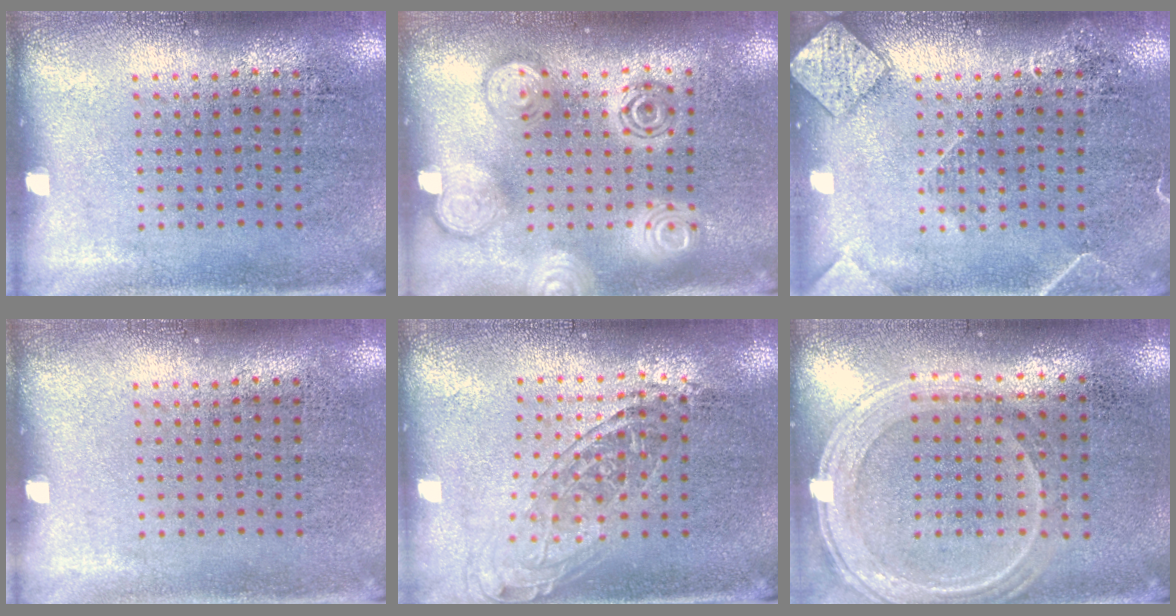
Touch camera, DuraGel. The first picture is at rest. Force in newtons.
{"total": 3.0, "press": 3.0, "slide": 0.4}
{"total": 2.3, "press": 2.3, "slide": 0.3}
{"total": 0.0}
{"total": 1.5, "press": 1.2, "slide": 0.9}
{"total": 1.2, "press": 1.2, "slide": 0.2}